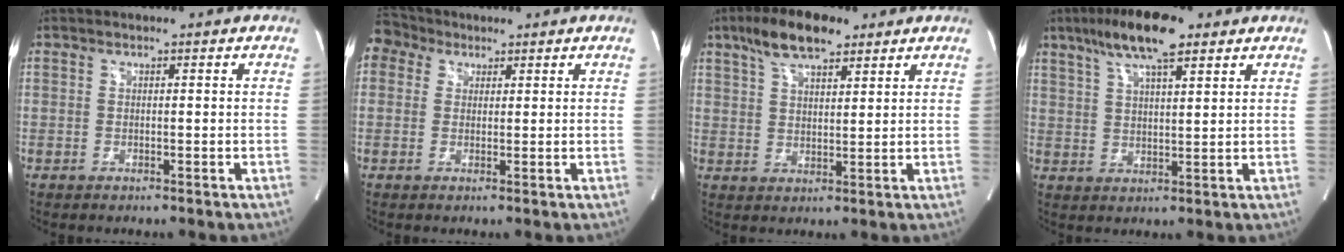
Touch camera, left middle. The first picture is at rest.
{"total": 4.3, "force": [2.8, 3.2, 0.6], "torque": [-0.019, 0.028, 0.055]}
{"total": 9.2, "force": [6.3, 3.2, 6.0], "torque": [-0.116, 0.018, 0.112]}
{"total": 11.0, "force": [7.1, 2.3, 8.1], "torque": [-0.151, 0.017, 0.123]}